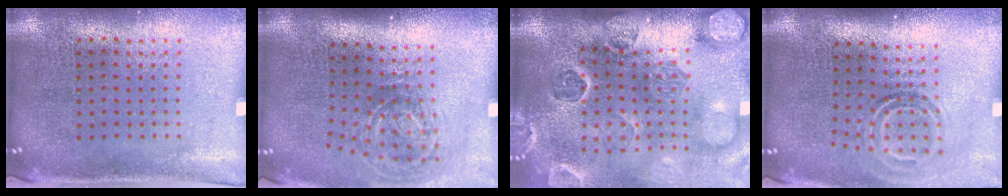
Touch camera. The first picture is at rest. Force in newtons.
{"total": 2.0, "press": 1.2, "slide": 1.6}
{"total": 4.5, "press": 3.4, "slide": 2.9}
{"total": 1.9, "press": 1.2, "slide": 1.5}